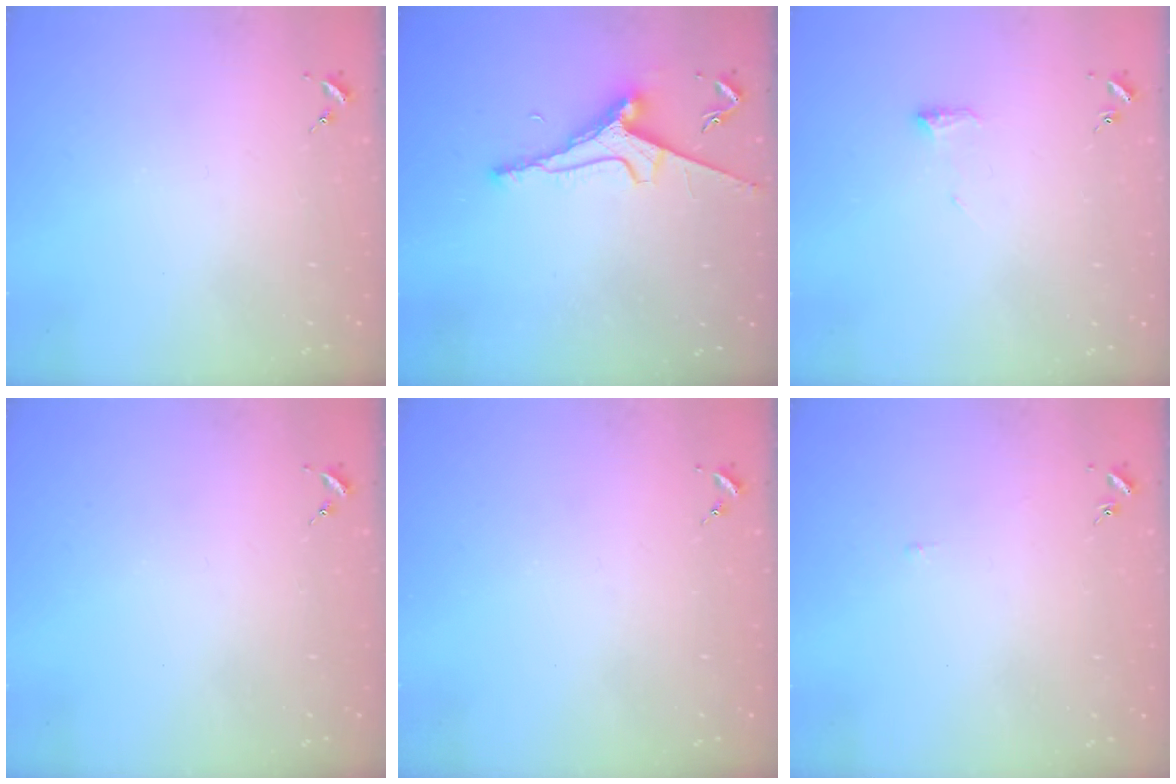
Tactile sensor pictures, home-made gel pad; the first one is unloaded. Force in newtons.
{"total": 8.0, "press": 7.9, "slide": 1.2}
{"total": 5.2, "press": 5.1, "slide": 0.9}
{"total": 0.0}
{"total": 0.0}
{"total": 2.4, "press": 2.4, "slide": 0.3}